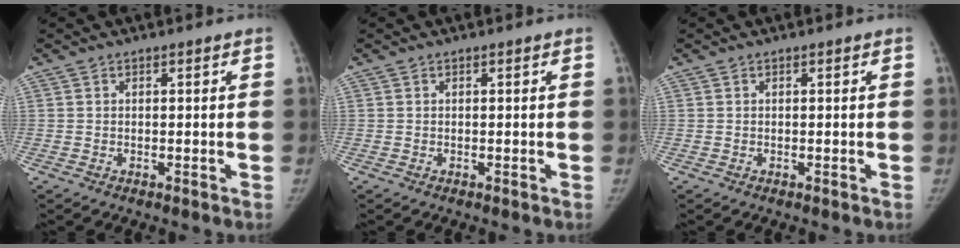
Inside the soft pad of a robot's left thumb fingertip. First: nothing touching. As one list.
[{"total": 0.0}, {"total": 0.0}]